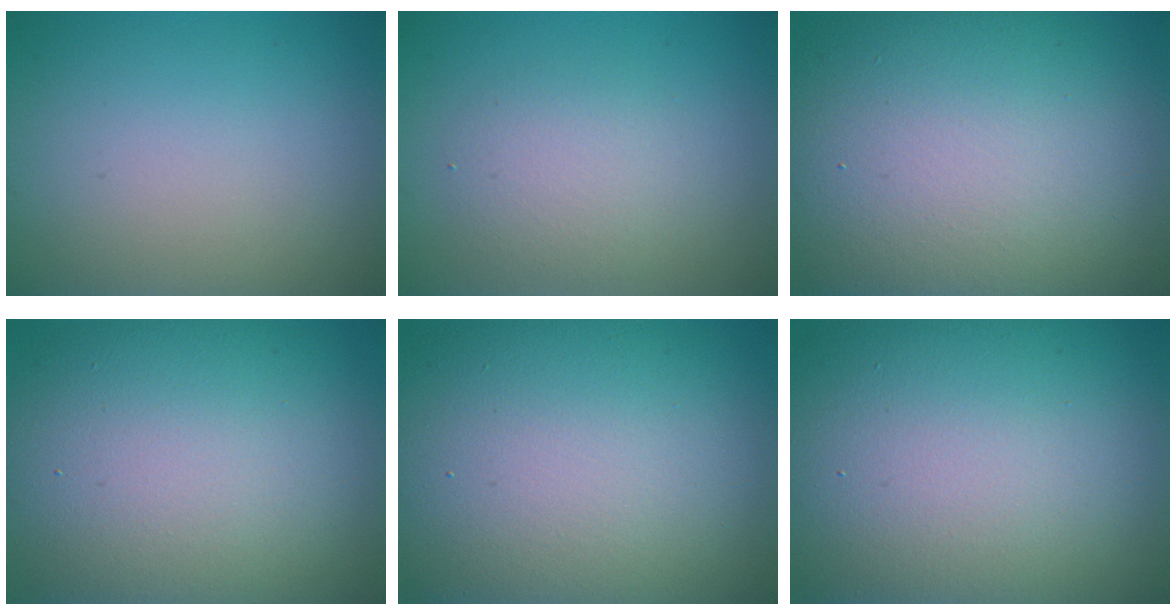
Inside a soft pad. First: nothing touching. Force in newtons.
{"total": 2.7, "press": 2.7, "slide": 0.1}
{"total": 16.6, "press": 16.6, "slide": 0.5}
{"total": 14.9, "press": 14.9, "slide": 1.1}
{"total": 16.6, "press": 16.6, "slide": 0.4}
{"total": 19.5, "press": 19.5, "slide": 0.9}